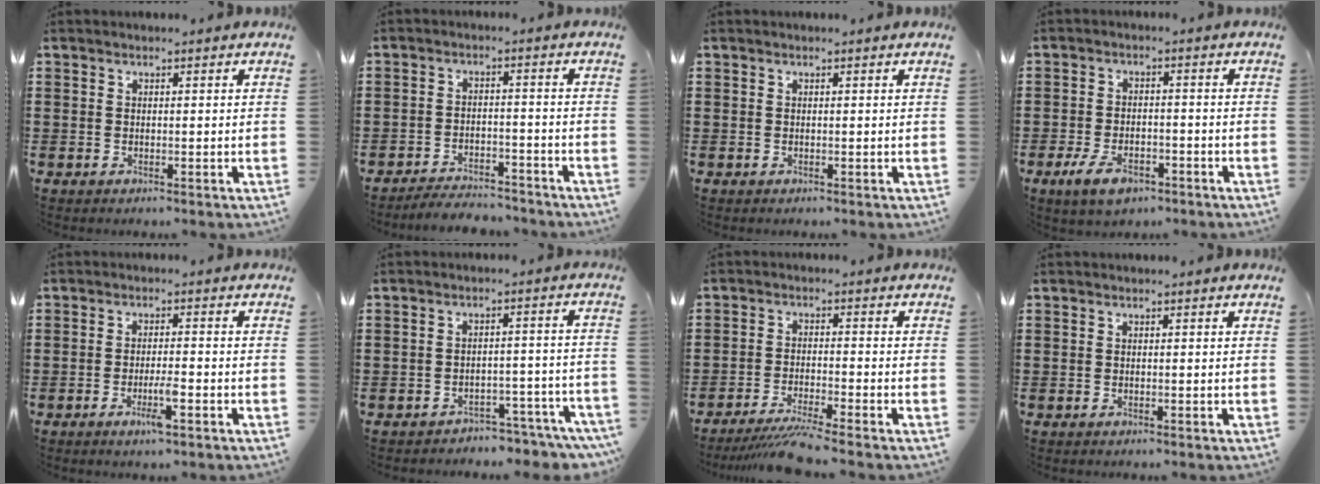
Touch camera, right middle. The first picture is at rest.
{"total": 3.8, "force": [-3.8, 0.3, 0.3], "torque": [-0.010, 0.004, -0.080]}
{"total": 0.0}
{"total": 4.8, "force": [-3.0, 2.2, 3.1], "torque": [-0.064, 0.004, -0.057]}
{"total": 3.8, "force": [-1.8, 0.6, 3.3], "torque": [-0.060, -0.002, -0.034]}
{"total": 3.4, "force": [-3.4, 0.2, 0.6], "torque": [-0.014, 0.005, -0.068]}
{"total": 4.8, "force": [-4.2, -0.4, 2.3], "torque": [-0.045, -0.016, -0.079]}
{"total": 0.0}